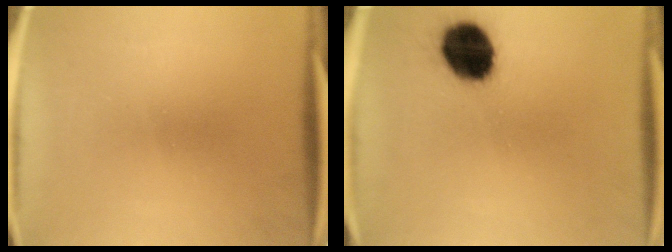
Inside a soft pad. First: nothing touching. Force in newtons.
{"total": 14.5}